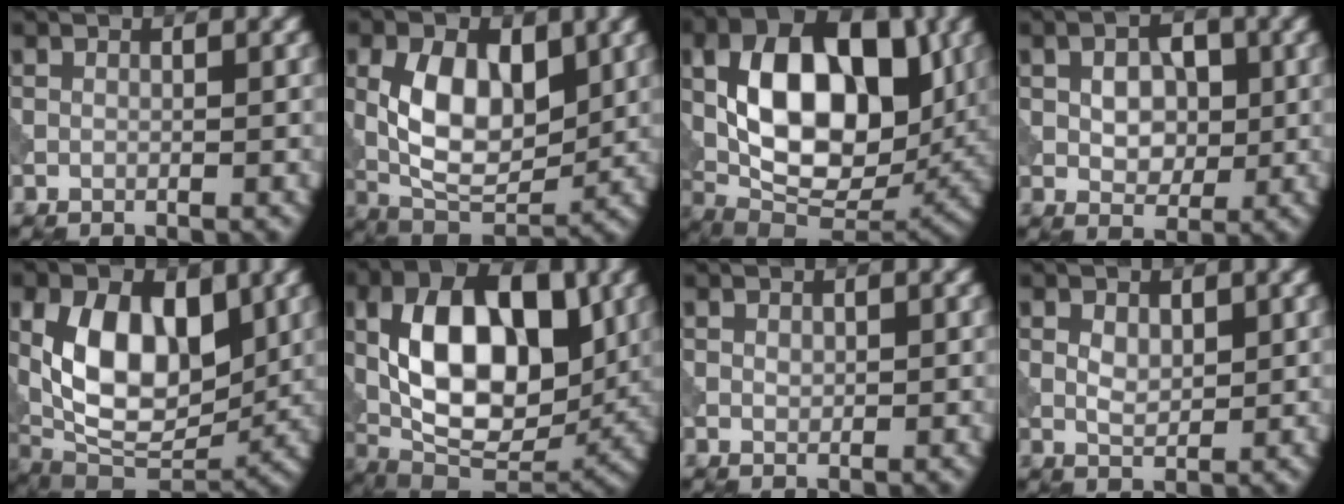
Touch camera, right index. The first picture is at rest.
{"total": 8.0, "force": [1.3, 4.6, 6.5], "torque": [-0.120, -0.004, 0.021]}
{"total": 11.8, "force": [1.7, 6.8, 9.5], "torque": [-0.146, 0.002, 0.025]}
{"total": 4.4, "force": [0.5, 3.0, 3.2], "torque": [-0.051, 0.001, 0.005]}
{"total": 10.5, "force": [1.8, 6.2, 8.2], "torque": [-0.146, -0.007, 0.025]}
{"total": 12.4, "force": [1.5, 6.9, 10.2], "torque": [-0.154, 0.004, 0.020]}
{"total": 0.6, "force": [0.2, 0.4, 0.3], "torque": [-0.006, 0.000, 0.005]}
{"total": 2.0, "force": [0.7, 1.3, 1.5], "torque": [-0.029, -0.002, 0.014]}